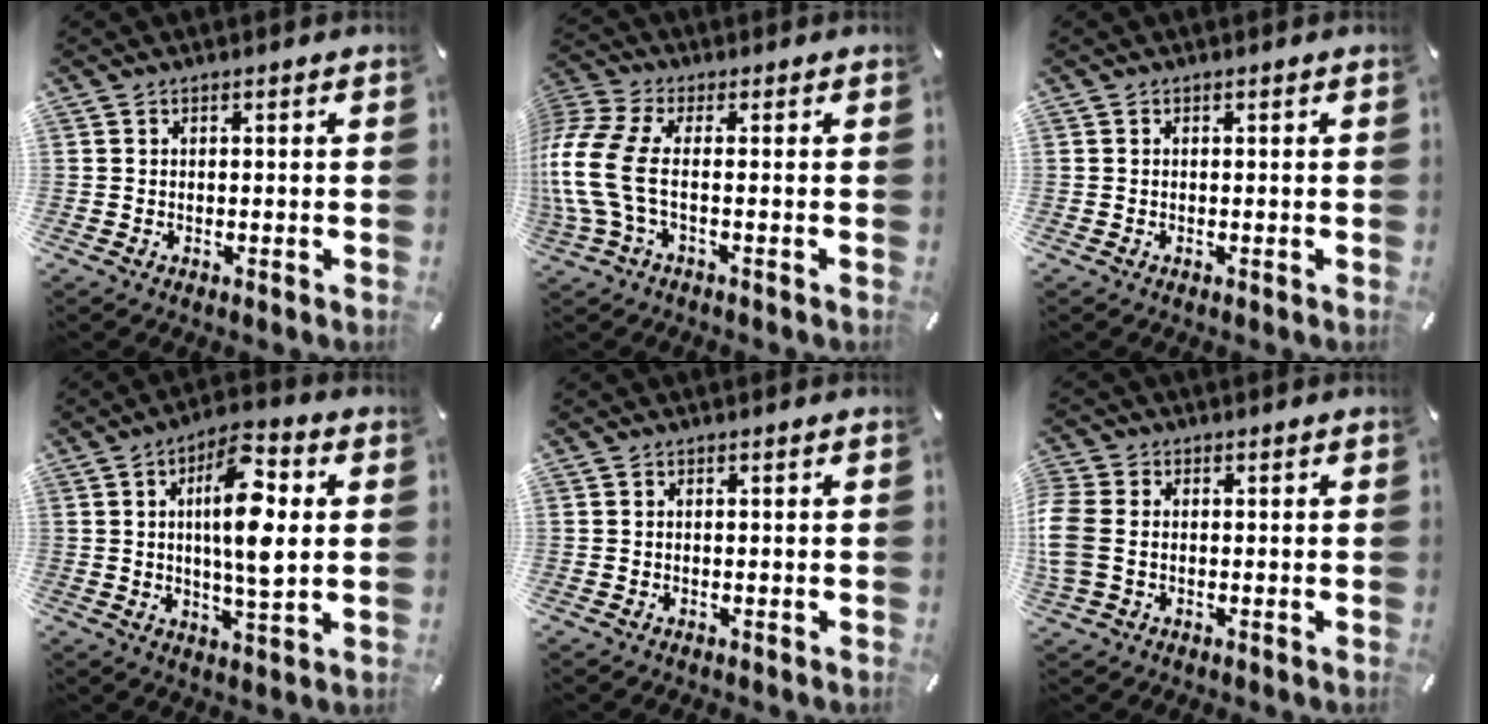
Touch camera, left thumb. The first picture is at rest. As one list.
[{"total": 11.8, "force": [-1.3, 5.7, 10.3], "torque": [-0.245, -0.016, -0.025]}, {"total": 0.0}, {"total": 13.5, "force": [2.5, 4.6, 12.4], "torque": [-0.216, -0.010, 0.034]}, {"total": 0.0}, {"total": 5.8, "force": [-0.4, 4.4, 3.8], "torque": [-0.101, 0.001, -0.010]}]